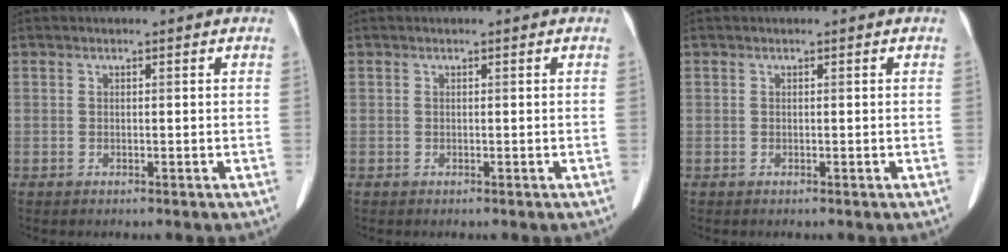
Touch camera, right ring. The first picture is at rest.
{"total": 0.0}
{"total": 0.0}